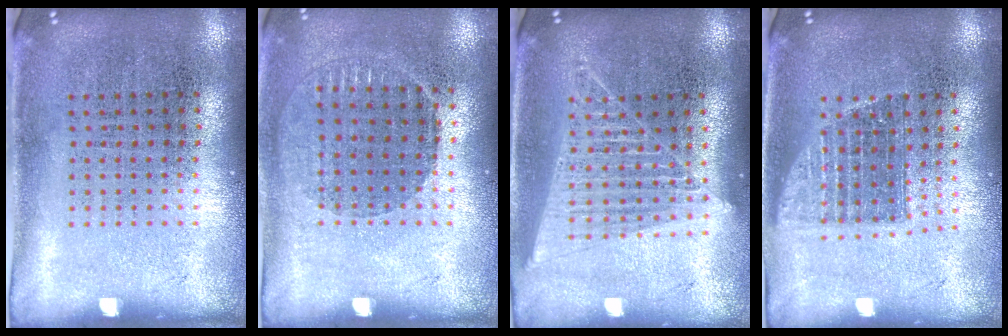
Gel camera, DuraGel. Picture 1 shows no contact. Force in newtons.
{"total": 0.9, "press": 0.8, "slide": 0.3}
{"total": 1.5, "press": 1.4, "slide": 0.6}
{"total": 1.2, "press": 1.0, "slide": 0.7}